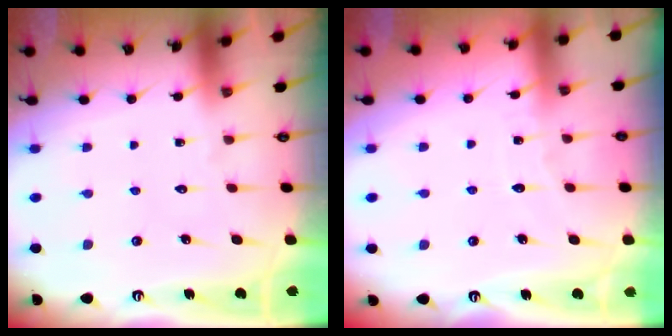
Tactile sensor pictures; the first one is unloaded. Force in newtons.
{"total": 2.9, "press": 2.9, "slide": 0.3}